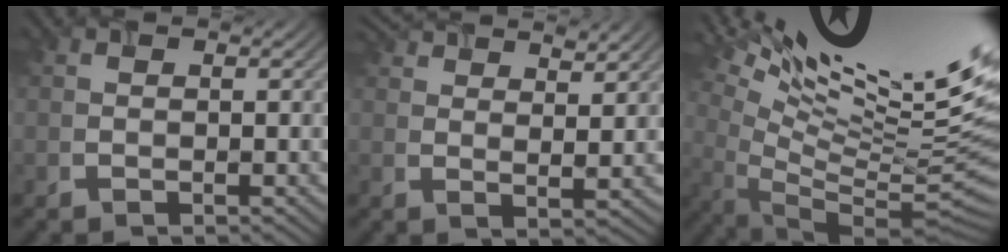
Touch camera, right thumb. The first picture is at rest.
{"total": 7.2, "force": [5.9, 1.5, 3.8], "torque": [-0.074, 0.003, 0.099]}
{"total": 17.8, "force": [9.1, 3.5, 14.9], "torque": [-0.225, 0.005, 0.148]}